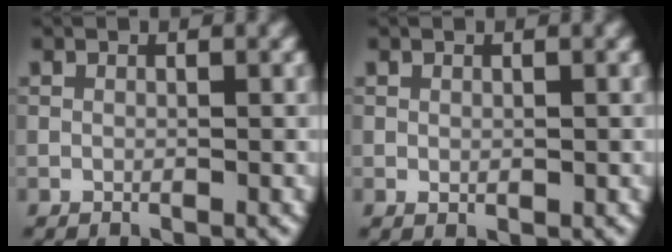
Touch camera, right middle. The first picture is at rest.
{"total": 0.6, "force": [0.0, 0.4, 0.4], "torque": [-0.004, -0.001, 0.002]}